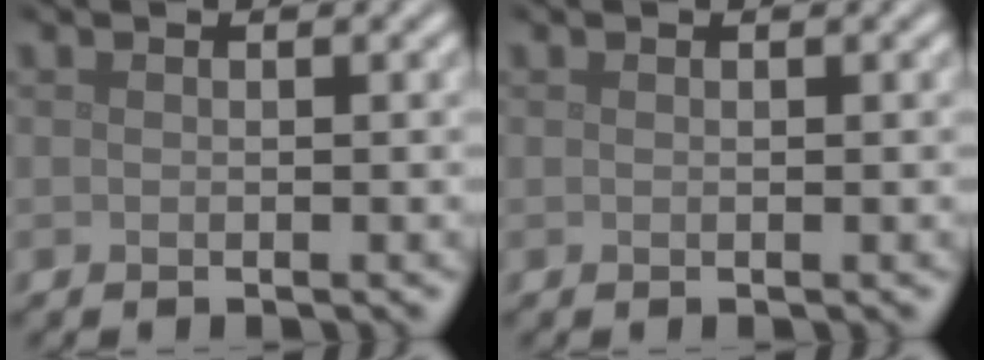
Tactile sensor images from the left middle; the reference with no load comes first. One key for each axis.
{"total": 0.0}